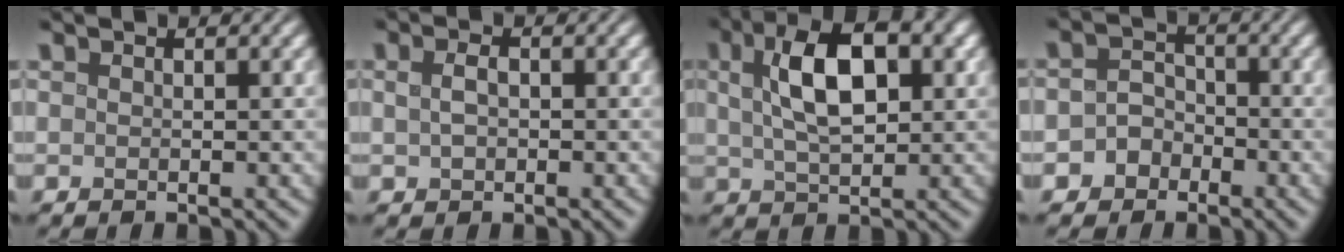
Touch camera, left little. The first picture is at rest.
{"total": 2.5, "force": [0.5, 1.8, 1.7], "torque": [-0.034, 0.009, 0.003]}
{"total": 7.1, "force": [1.8, 3.4, 5.9], "torque": [-0.107, 0.014, 0.030]}
{"total": 2.6, "force": [-1.6, 2.0, 0.5], "torque": [0.001, 0.008, -0.034]}